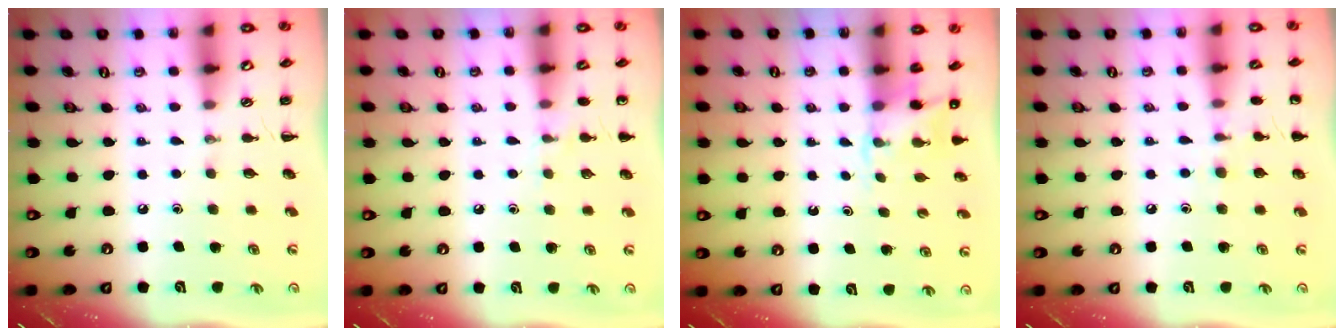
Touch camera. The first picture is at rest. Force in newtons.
{"total": 4.6, "press": 4.4, "slide": 1.5}
{"total": 3.6, "press": 3.6, "slide": 0.7}
{"total": 6.9, "press": 6.6, "slide": 2.0}